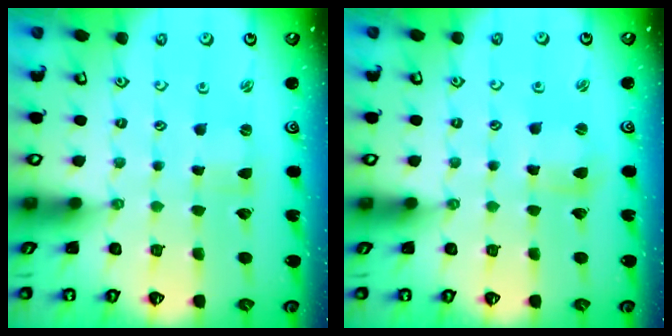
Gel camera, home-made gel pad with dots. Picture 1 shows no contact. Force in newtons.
{"total": 2.4, "press": 2.4, "slide": 0.2}